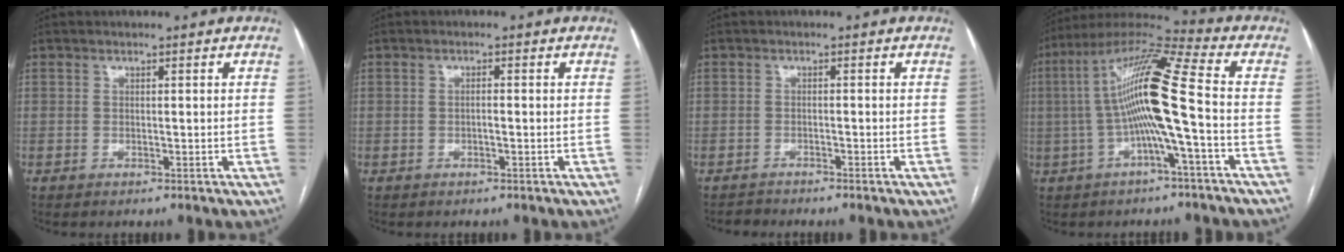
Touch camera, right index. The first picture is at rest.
{"total": 1.1, "force": [-0.1, 0.2, 1.0], "torque": [-0.018, 0.001, -0.002]}
{"total": 1.4, "force": [-1.4, -0.3, -0.1], "torque": [-0.002, -0.004, -0.024]}
{"total": 13.8, "force": [-1.0, -0.1, 13.8], "torque": [-0.260, 0.029, -0.028]}